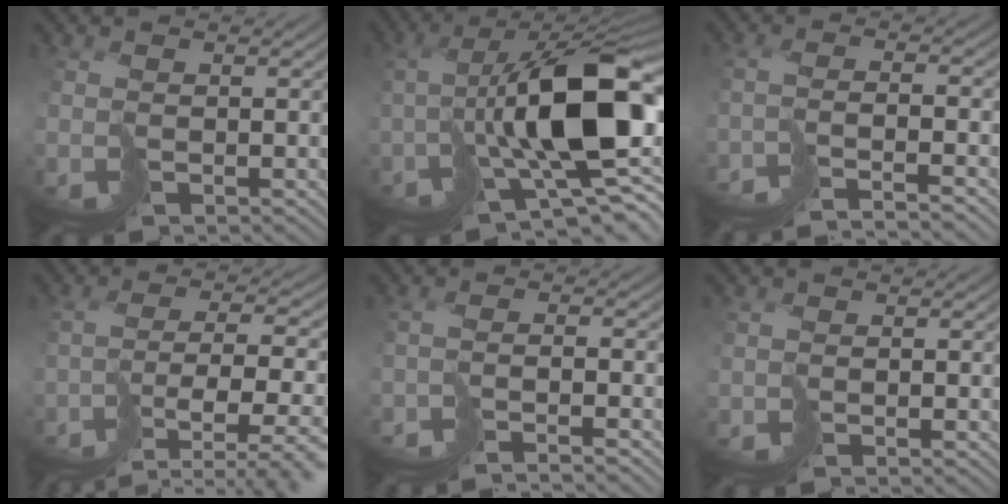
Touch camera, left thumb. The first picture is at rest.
{"total": 15.3, "force": [-0.8, 6.0, 14.0], "torque": [-0.234, -0.004, -0.005]}
{"total": 7.3, "force": [-6.1, -0.2, 3.9], "torque": [-0.060, 0.007, -0.101]}
{"total": 11.1, "force": [-6.5, 3.2, 8.5], "torque": [-0.144, -0.015, -0.086]}
{"total": 5.3, "force": [-4.4, -0.3, 2.9], "torque": [-0.042, 0.002, -0.073]}
{"total": 0.7, "force": [-0.5, 0.4, 0.3], "torque": [-0.003, 0.001, -0.013]}